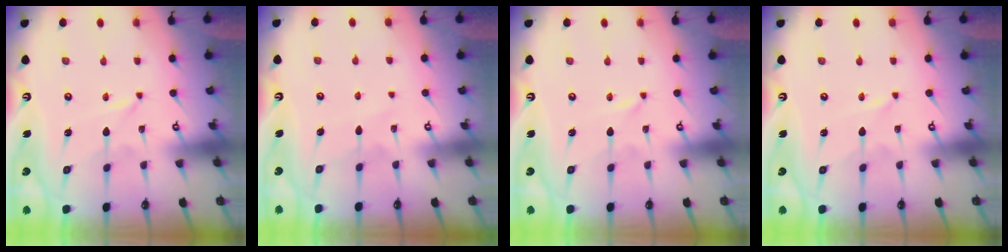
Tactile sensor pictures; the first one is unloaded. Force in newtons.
{"total": 5.8, "press": 5.7, "slide": 0.4}
{"total": 0.0}
{"total": 1.4, "press": 1.3, "slide": 0.3}